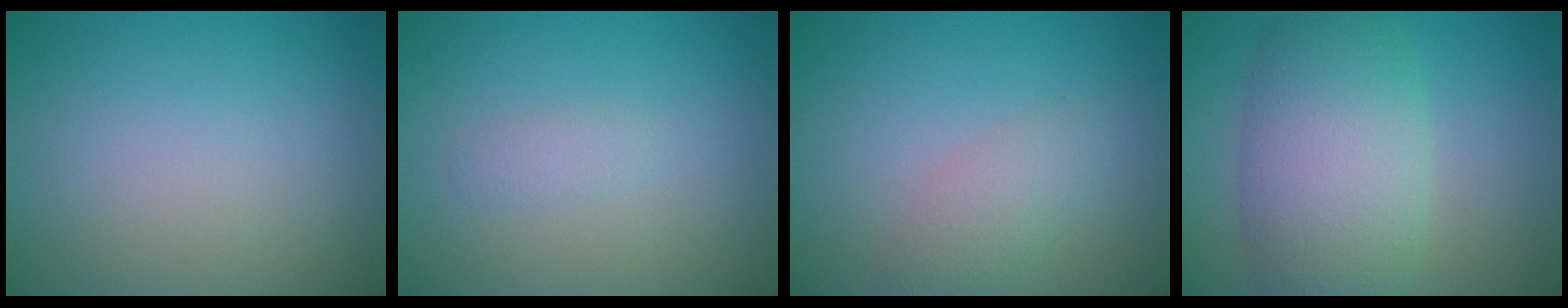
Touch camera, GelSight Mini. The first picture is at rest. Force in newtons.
{"total": 1.0, "press": 1.0, "slide": 0.0}
{"total": 2.2, "press": 2.2, "slide": 0.1}
{"total": 8.1, "press": 8.1, "slide": 0.4}